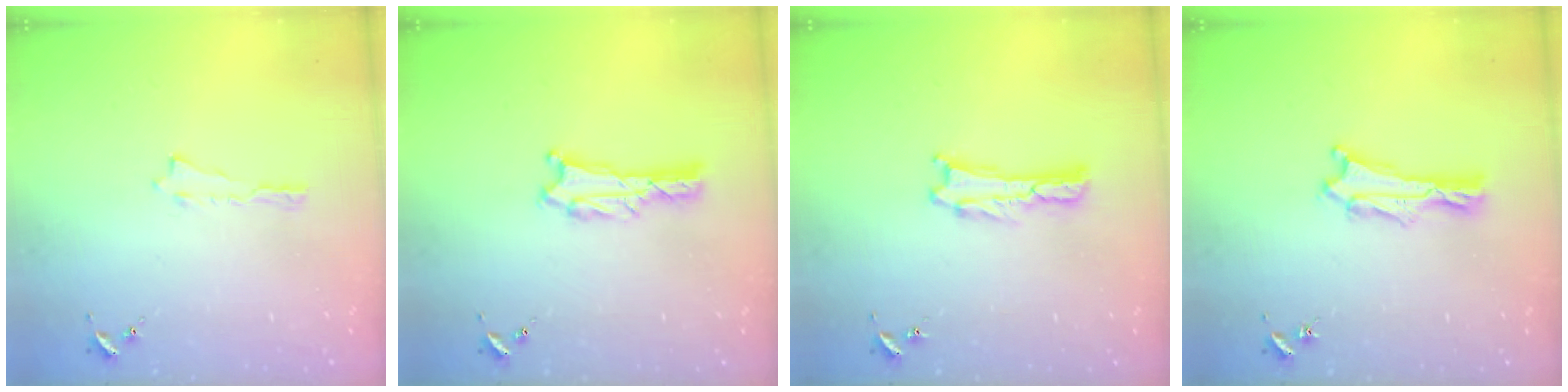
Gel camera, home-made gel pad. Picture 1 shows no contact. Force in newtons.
{"total": 1.3, "press": 1.2, "slide": 0.1}
{"total": 0.0}
{"total": 0.9, "press": 0.9, "slide": 0.2}